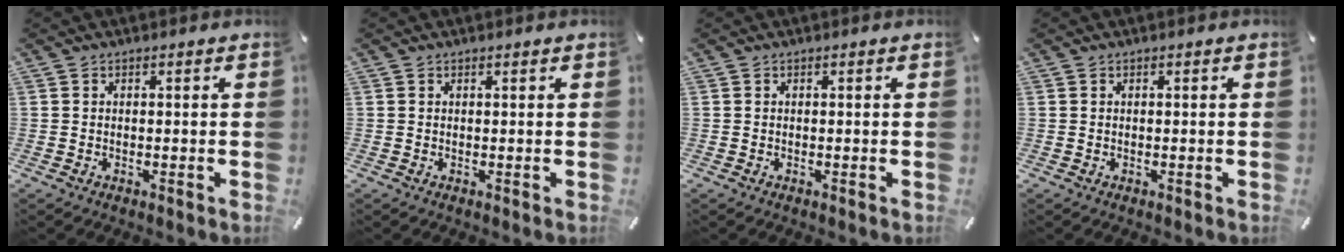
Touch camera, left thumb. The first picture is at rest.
{"total": 0.0}
{"total": 0.0}
{"total": 0.0}